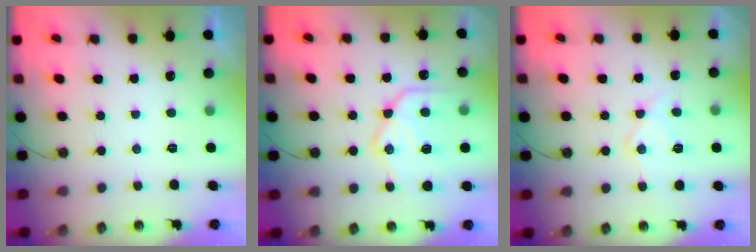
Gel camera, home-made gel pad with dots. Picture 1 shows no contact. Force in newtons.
{"total": 18.0, "press": 17.9, "slide": 1.9}
{"total": 11.1, "press": 11.1, "slide": 0.9}